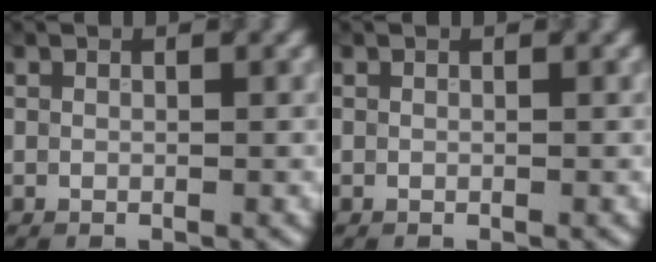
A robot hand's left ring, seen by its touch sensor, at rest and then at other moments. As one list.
[{"total": 0.0}]